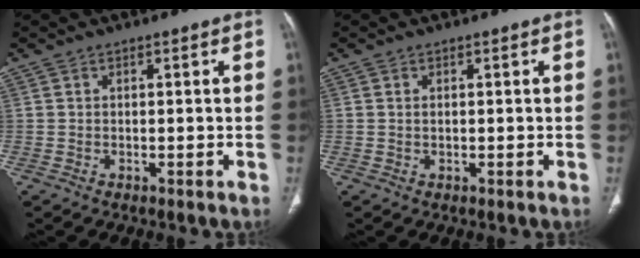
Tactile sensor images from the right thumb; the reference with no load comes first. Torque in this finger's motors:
{"motor_torque": [-0.35, 0.13, 0.10, 0.27, -0.04]}